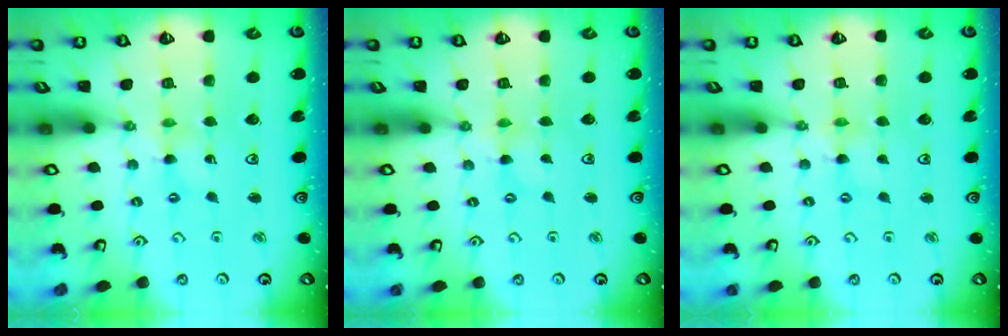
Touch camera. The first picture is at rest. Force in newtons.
{"total": 0.0}
{"total": 1.7, "press": 1.7, "slide": 0.2}